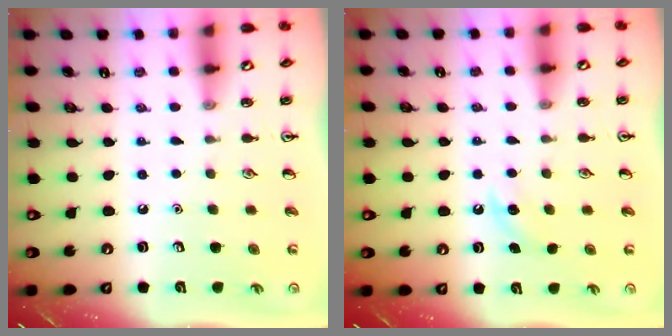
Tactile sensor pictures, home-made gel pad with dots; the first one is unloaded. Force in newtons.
{"total": 5.2, "press": 4.9, "slide": 1.8}